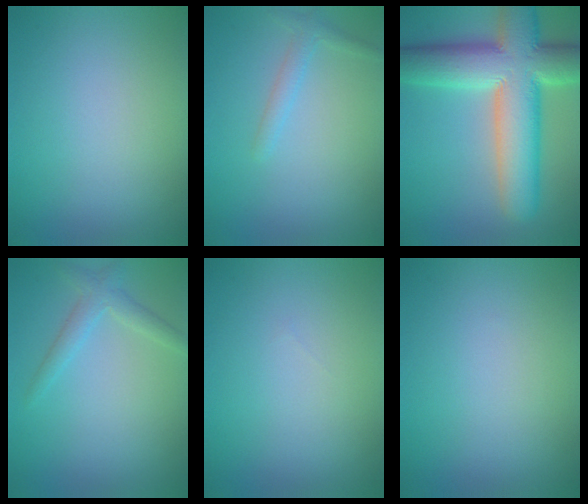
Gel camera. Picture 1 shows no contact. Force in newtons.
{"total": 1.4, "press": 1.4, "slide": 0.1}
{"total": 12.8, "press": 12.8, "slide": 0.9}
{"total": 2.0, "press": 2.0, "slide": 0.2}
{"total": 0.0}
{"total": 0.0}